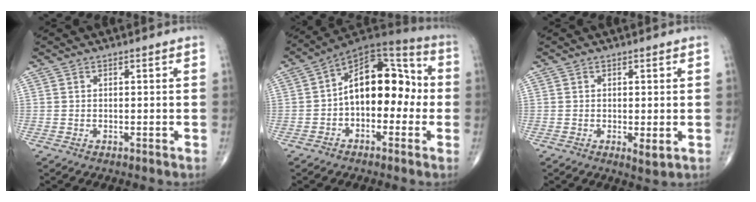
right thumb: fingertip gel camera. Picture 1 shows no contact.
{"total": 15.7, "force": [-0.9, 9.5, 12.4], "torque": [-0.153, 0.049, -0.031]}
{"total": 2.2, "force": [-0.3, 0.7, 2.1], "torque": [-0.035, -0.009, -0.005]}